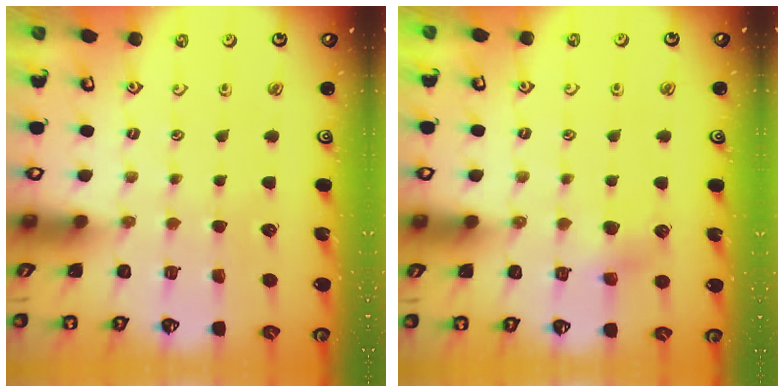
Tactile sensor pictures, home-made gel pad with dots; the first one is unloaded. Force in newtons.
{"total": 6.9, "press": 6.8, "slide": 0.8}